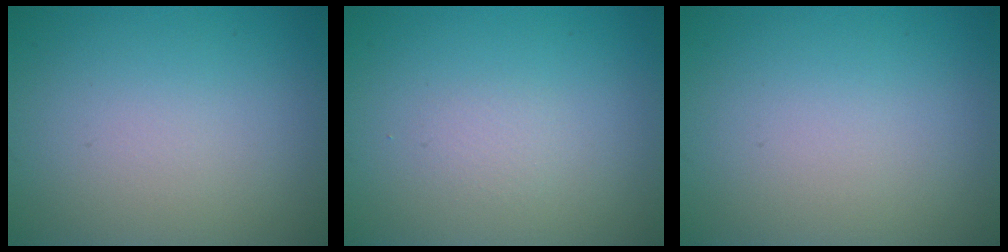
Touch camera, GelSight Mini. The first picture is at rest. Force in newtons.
{"total": 0.7, "press": 0.7, "slide": 0.0}
{"total": 0.0}